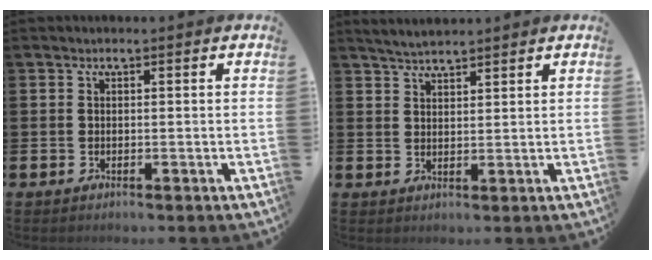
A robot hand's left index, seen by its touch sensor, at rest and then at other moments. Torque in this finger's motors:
{"motor_torque": [0.00, -0.11, 0.32, 0.02]}